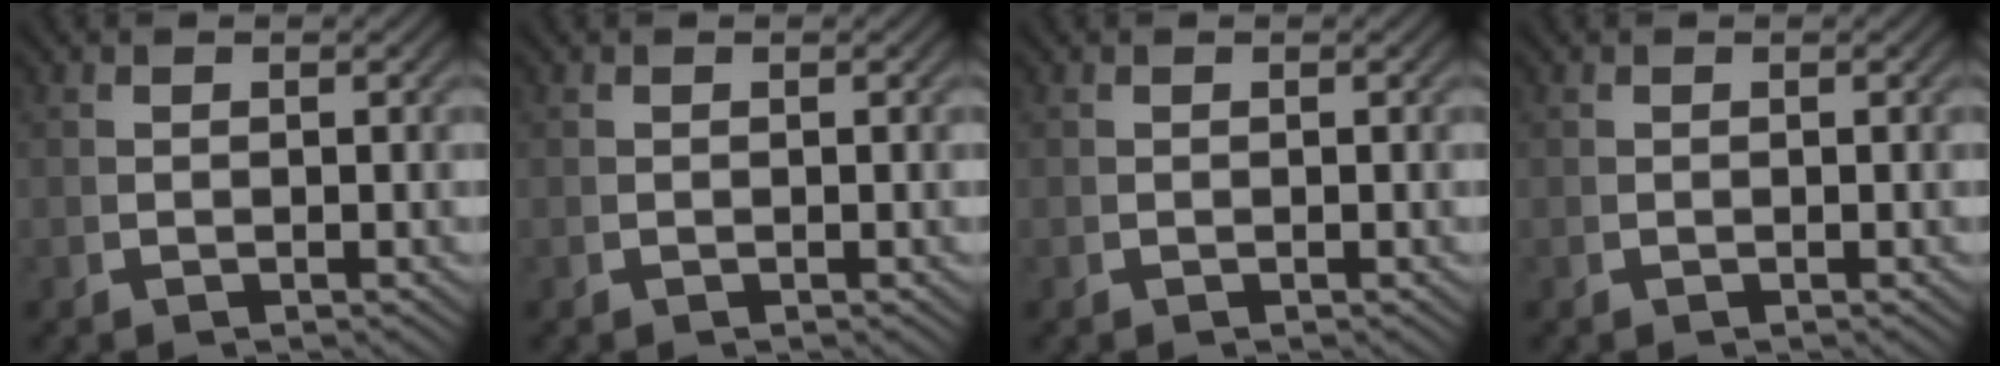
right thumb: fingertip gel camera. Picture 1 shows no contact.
{"total": 0.0}
{"total": 0.0}
{"total": 0.0}